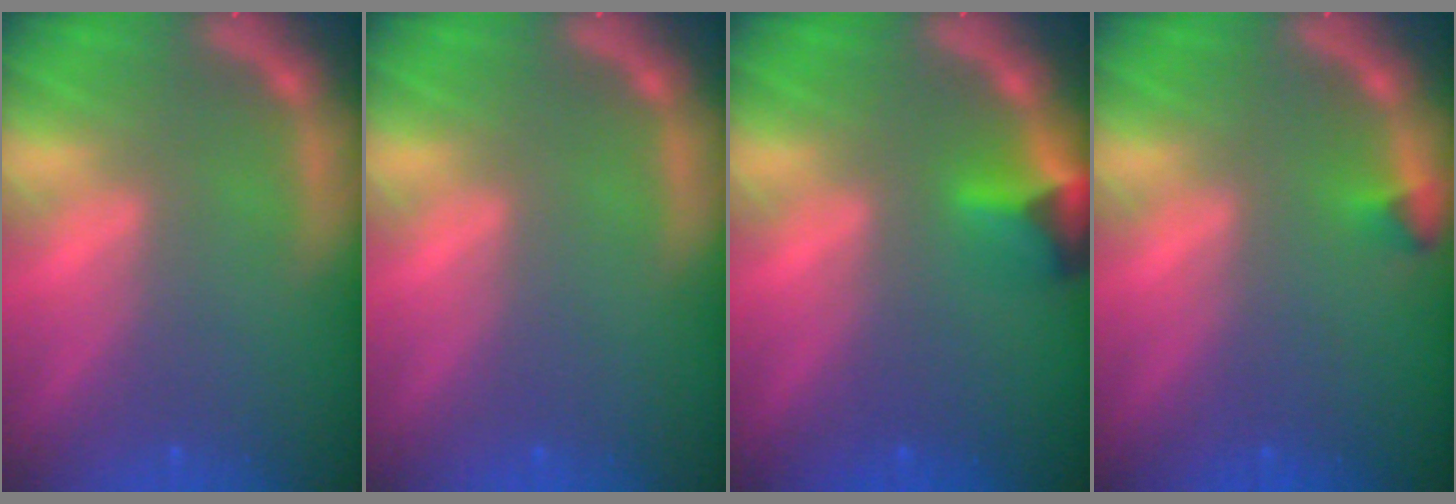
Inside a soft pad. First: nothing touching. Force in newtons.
{"total": 0.0}
{"total": 2.9}
{"total": 0.9}